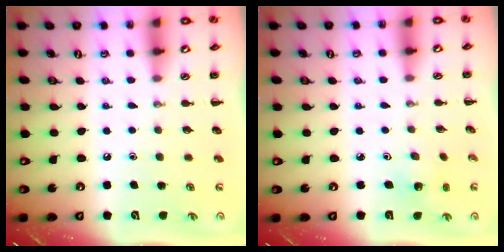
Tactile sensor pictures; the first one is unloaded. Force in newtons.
{"total": 2.0, "press": 1.9, "slide": 0.7}